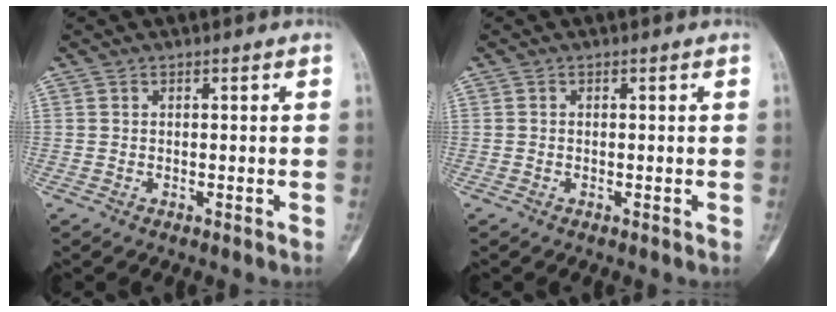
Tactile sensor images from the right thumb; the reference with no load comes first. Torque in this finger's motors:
{"motor_torque": [0.35, 0.30, -0.37, 0.20, -0.01]}